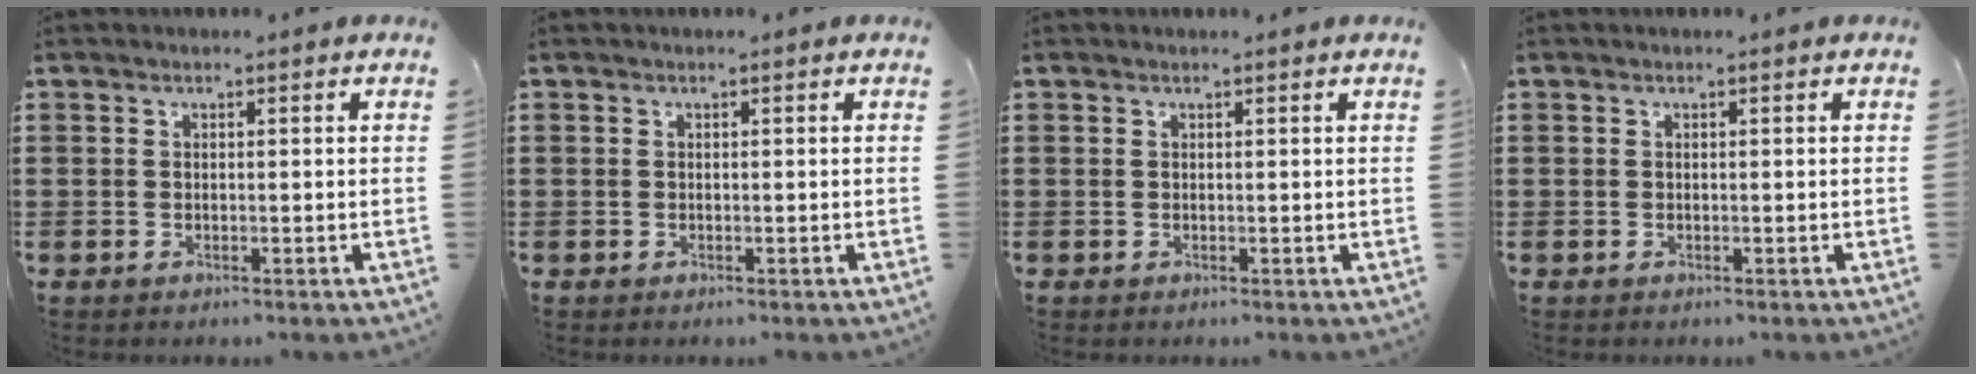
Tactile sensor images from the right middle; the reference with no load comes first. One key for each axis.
{"total": 0.0}
{"total": 0.0}
{"total": 0.0}